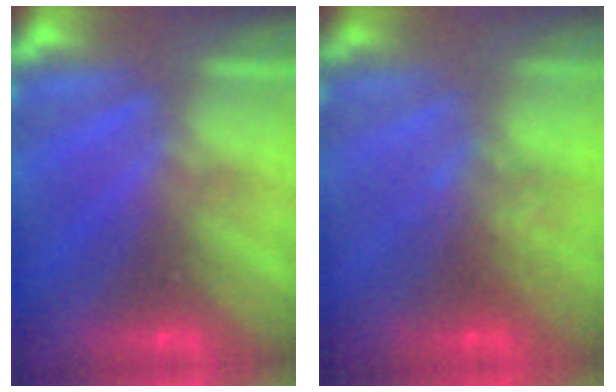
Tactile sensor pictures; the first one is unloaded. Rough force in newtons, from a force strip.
{"total": 3.9}